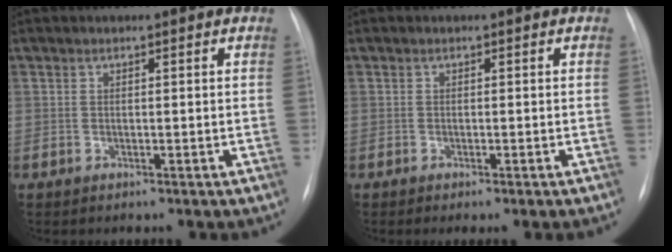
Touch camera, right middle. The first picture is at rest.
{"total": 1.3, "force": [-0.8, -0.3, 0.9], "torque": [-0.015, -0.002, -0.008]}